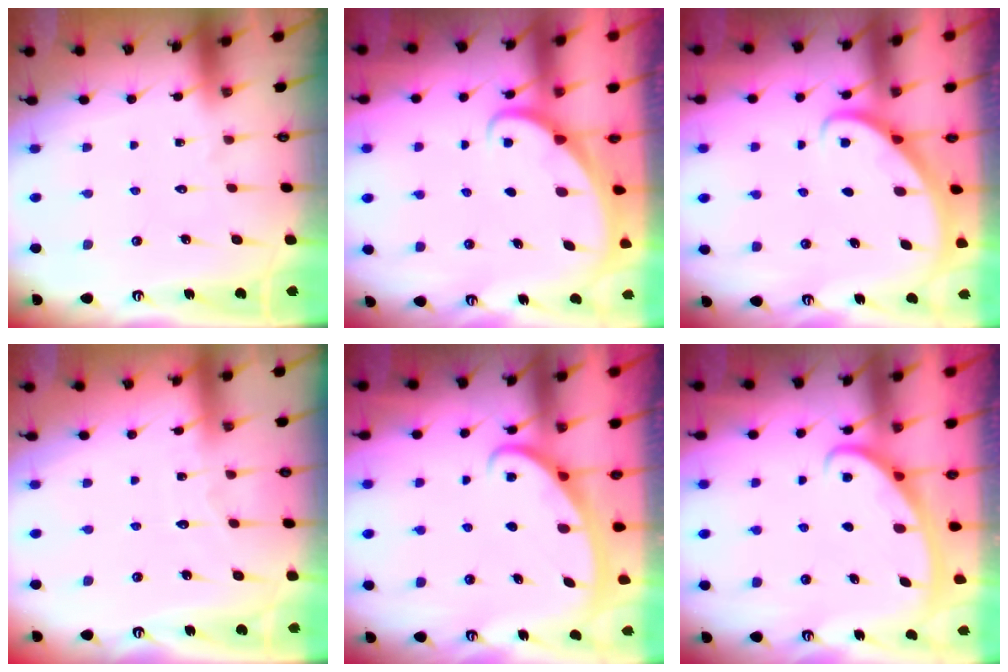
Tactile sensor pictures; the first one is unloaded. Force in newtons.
{"total": 1.9, "press": 1.9, "slide": 0.1}
{"total": 2.9, "press": 2.9, "slide": 0.2}
{"total": 4.0, "press": 4.0, "slide": 0.5}
{"total": 2.7, "press": 2.6, "slide": 0.4}
{"total": 2.8, "press": 2.8, "slide": 0.4}